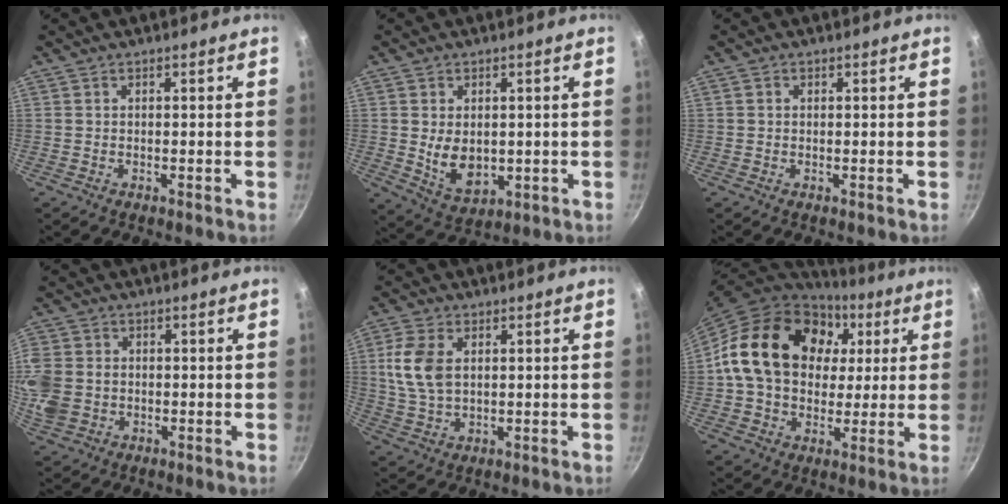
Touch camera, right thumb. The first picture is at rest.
{"total": 8.0, "force": [0.3, 5.5, 5.7], "torque": [-0.084, -0.017, 0.023]}
{"total": 0.7, "force": [0.2, 0.7, 0.3], "torque": [-0.004, 0.004, 0.002]}
{"total": 11.8, "force": [-0.6, 10.0, 6.2], "torque": [-0.158, 0.012, -0.014]}
{"total": 9.0, "force": [1.9, 5.8, 6.6], "torque": [-0.129, -0.005, 0.038]}
{"total": 22.5, "force": [5.1, 17.0, 13.9], "torque": [-0.222, 0.018, 0.083]}